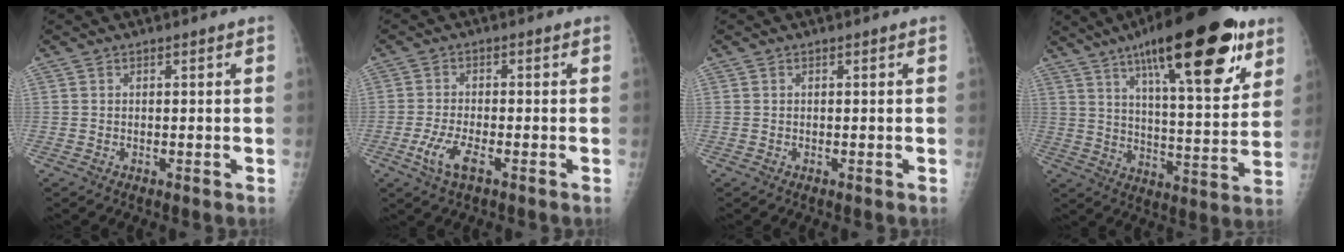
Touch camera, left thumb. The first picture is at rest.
{"total": 5.1, "force": [-2.3, 1.6, 4.3], "torque": [-0.098, 0.004, -0.045]}
{"total": 0.0}
{"total": 26.2, "force": [14.5, 7.5, 20.5], "torque": [-0.290, -0.039, 0.222]}